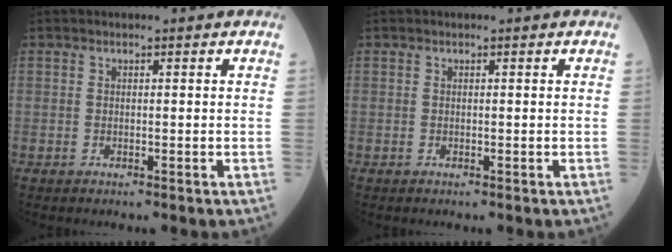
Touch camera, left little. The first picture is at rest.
{"total": 0.0}